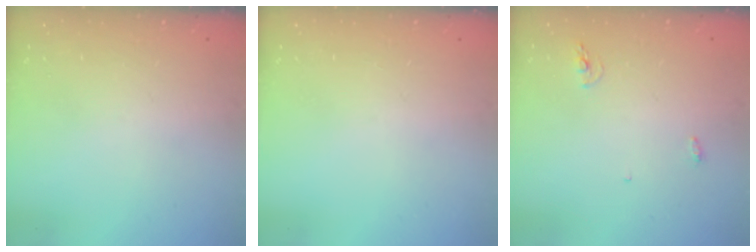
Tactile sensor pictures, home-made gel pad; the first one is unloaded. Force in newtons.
{"total": 0.0}
{"total": 7.6, "press": 4.3, "slide": 6.2}